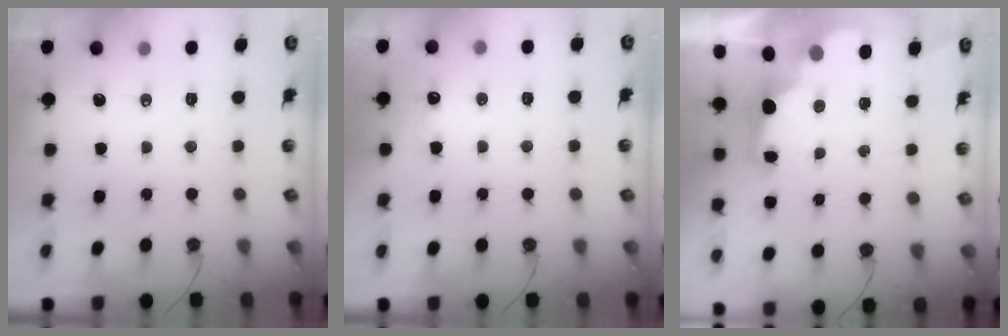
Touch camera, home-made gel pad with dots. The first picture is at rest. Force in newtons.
{"total": 4.6, "press": 4.4, "slide": 1.2}
{"total": 2.8, "press": 2.8, "slide": 0.5}